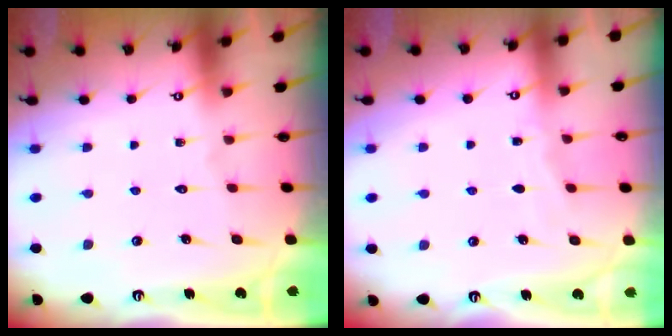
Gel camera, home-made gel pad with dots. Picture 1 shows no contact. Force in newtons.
{"total": 2.9, "press": 2.9, "slide": 0.1}